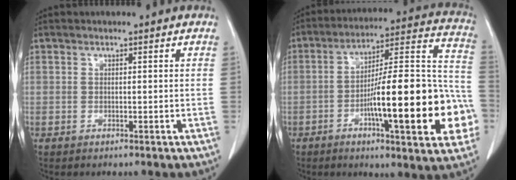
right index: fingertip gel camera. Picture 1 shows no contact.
{"total": 24.2, "force": [-6.6, 4.2, 22.9], "torque": [-0.270, 0.023, -0.089]}